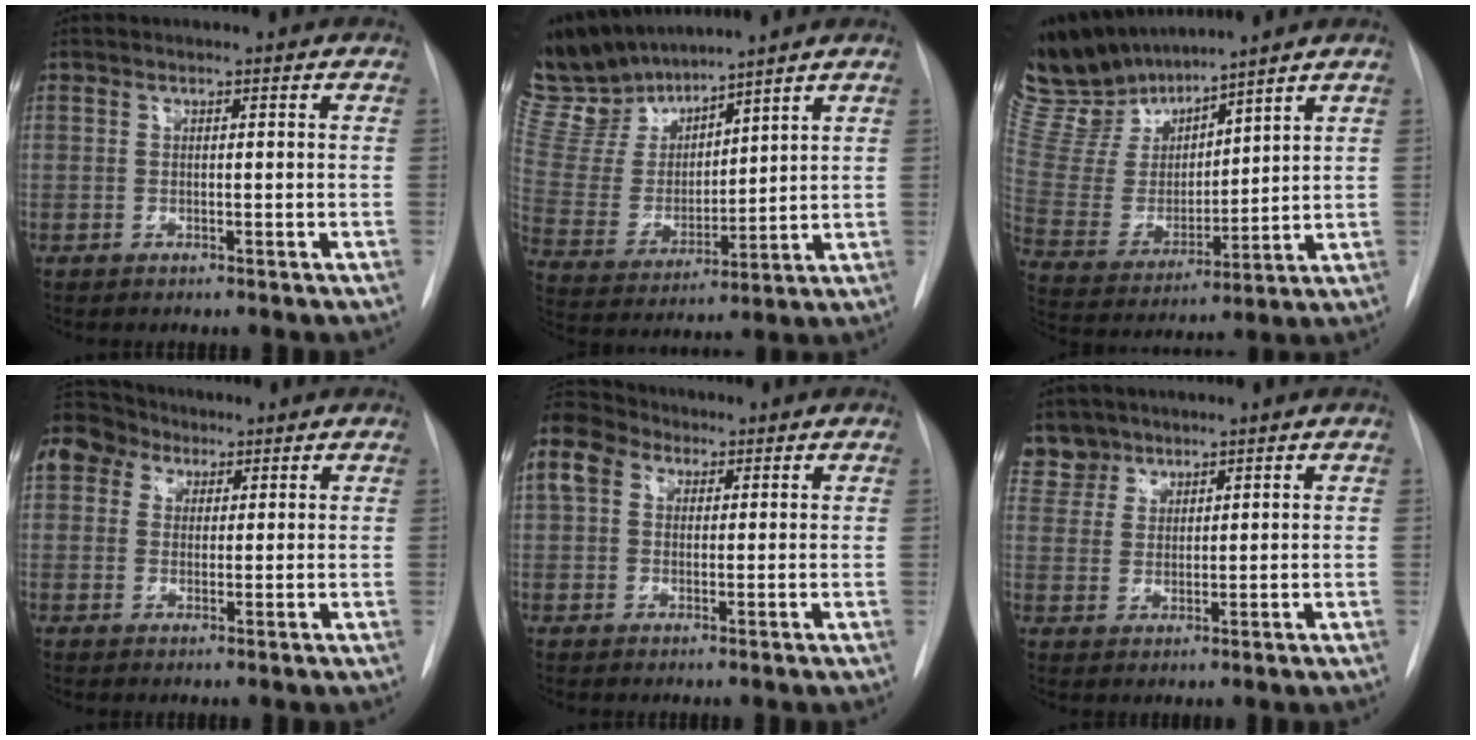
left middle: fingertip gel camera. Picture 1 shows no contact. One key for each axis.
{"total": 12.7, "fx": 12.1, "fy": 2.6, "fz": 2.8, "tx": -0.072, "ty": -0.004, "tz": 0.254}
{"total": 13.7, "fx": 12.8, "fy": 3.3, "fz": 3.5, "tx": -0.082, "ty": -0.005, "tz": 0.264}
{"total": 9.7, "fx": 5.7, "fy": 7.5, "fz": 2.4, "tx": -0.072, "ty": 0.045, "tz": 0.109}
{"total": 14.0, "fx": 7.0, "fy": 10.4, "fz": 6.2, "tx": -0.192, "ty": 0.069, "tz": 0.135}
{"total": 4.5, "fx": 3.8, "fy": 2.4, "fz": -0.5, "tx": 0.019, "ty": 0.004, "tz": 0.075}